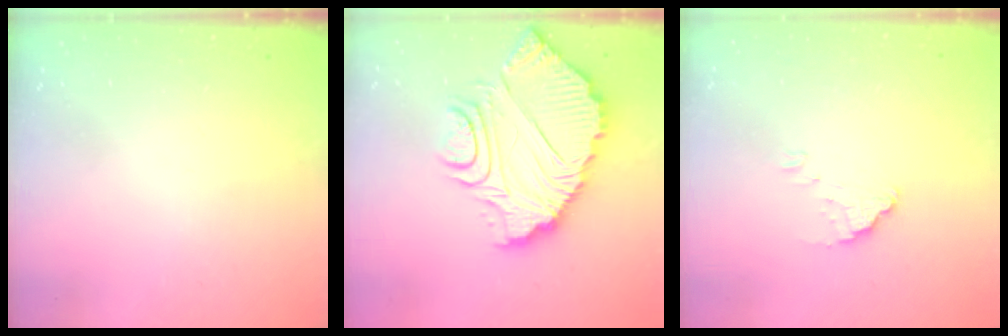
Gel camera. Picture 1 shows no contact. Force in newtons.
{"total": 16.2, "press": 16.1, "slide": 1.5}
{"total": 1.5, "press": 1.5, "slide": 0.1}